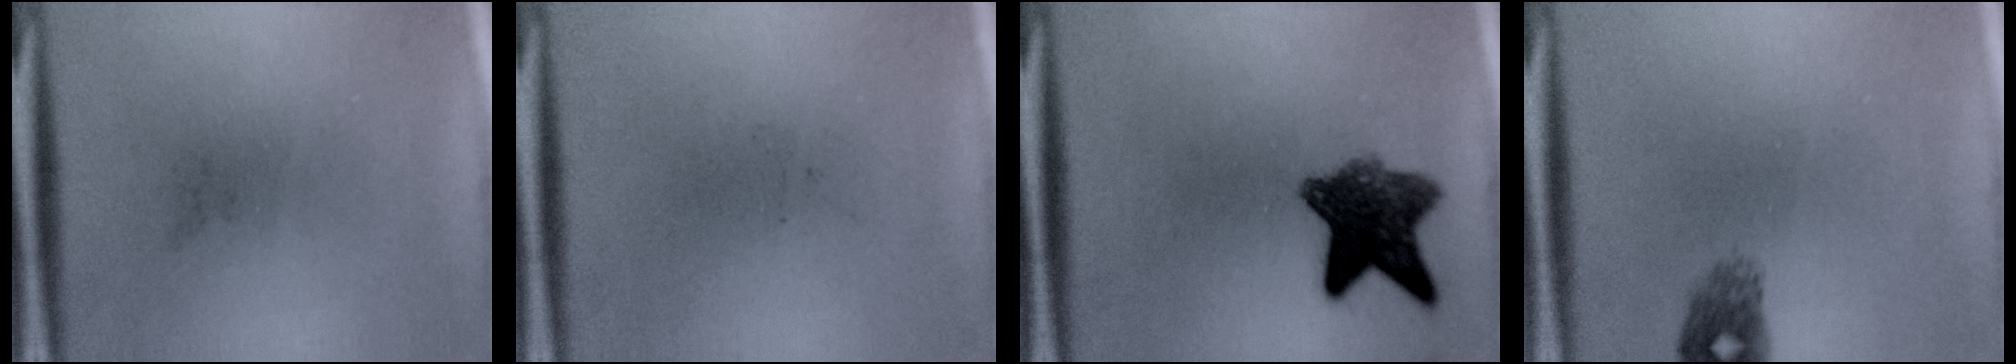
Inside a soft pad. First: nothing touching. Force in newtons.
{"total": 0.0}
{"total": 8.5}
{"total": 2.1}